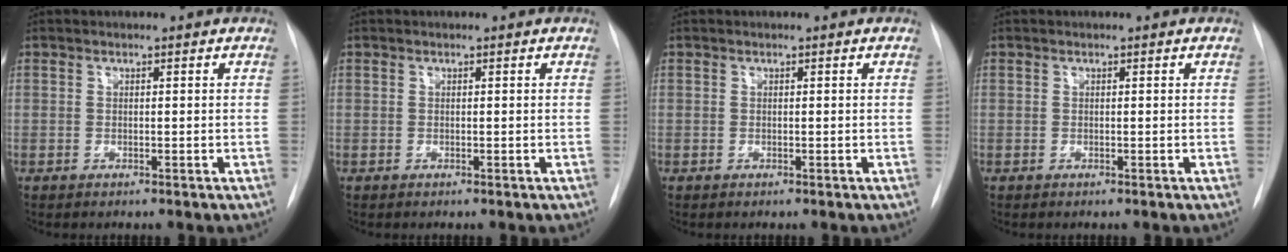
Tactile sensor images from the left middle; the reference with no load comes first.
{"total": 0.0}
{"total": 0.0}
{"total": 0.0}